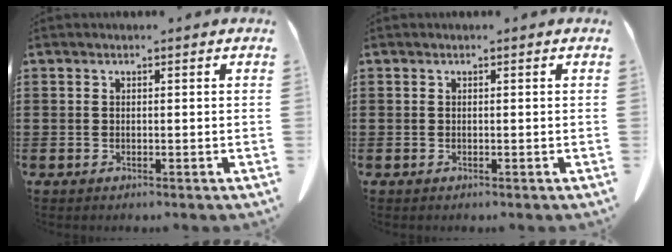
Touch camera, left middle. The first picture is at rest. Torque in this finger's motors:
{"motor_torque": [1.08, -1.06, 0.04, 0.01]}